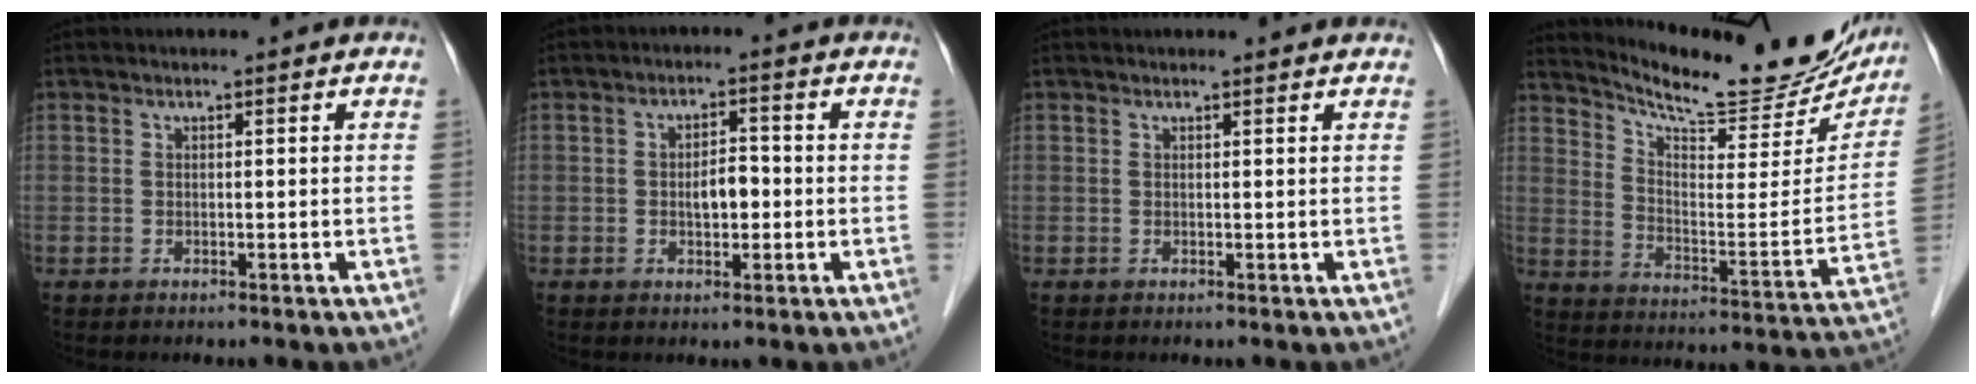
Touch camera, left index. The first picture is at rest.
{"total": 3.7, "force": [-0.9, 1.7, 3.2], "torque": [-0.054, 0.001, -0.015]}
{"total": 1.2, "force": [1.2, 0.2, 0.1], "torque": [-0.012, 0.000, 0.006]}
{"total": 20.7, "force": [18.9, 3.9, 7.5], "torque": [-0.114, -0.052, 0.254]}